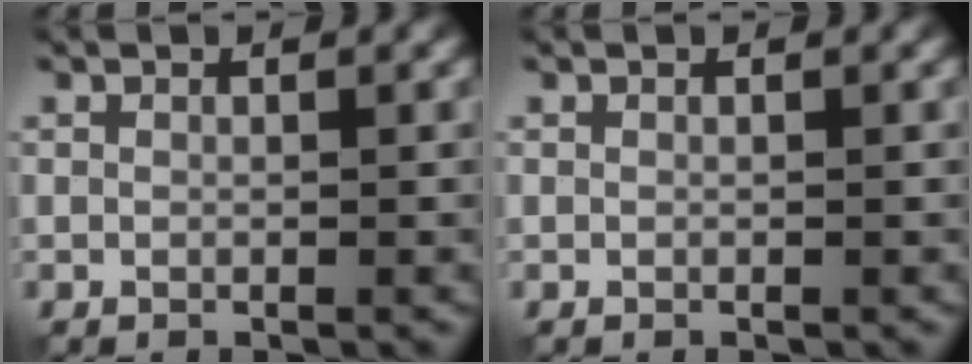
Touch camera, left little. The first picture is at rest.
{"total": 0.0}